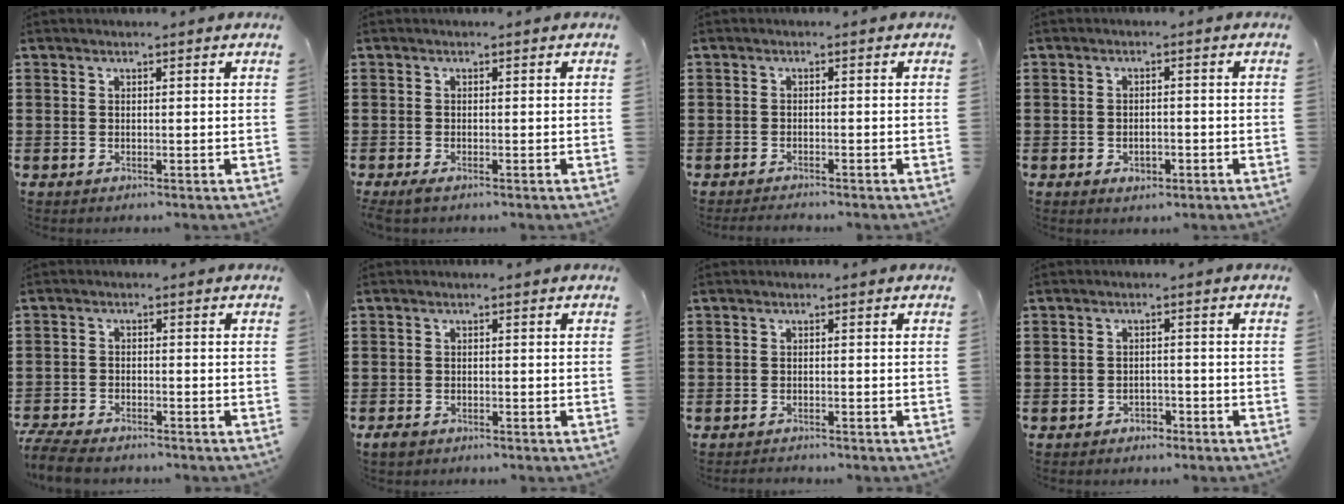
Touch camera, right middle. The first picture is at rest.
{"total": 0.7, "force": [-0.5, 0.1, 0.6], "torque": [-0.012, -0.004, -0.008]}
{"total": 1.2, "force": [-1.2, 0.0, 0.3], "torque": [-0.006, 0.000, -0.024]}
{"total": 1.2, "force": [-0.6, 0.5, 0.9], "torque": [-0.018, -0.002, -0.012]}
{"total": 4.5, "force": [-4.2, 0.6, 1.2], "torque": [-0.040, -0.004, -0.090]}
{"total": 1.4, "force": [-1.1, 0.7, 0.6], "torque": [-0.022, -0.002, -0.025]}
{"total": 0.9, "force": [-0.9, 0.1, 0.0], "torque": [-0.003, 0.000, -0.018]}
{"total": 1.8, "force": [-1.6, 0.8, 0.0], "torque": [-0.008, 0.001, -0.036]}